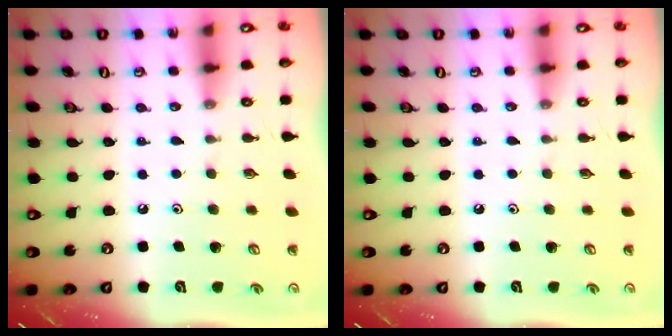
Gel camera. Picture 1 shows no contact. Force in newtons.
{"total": 0.0}